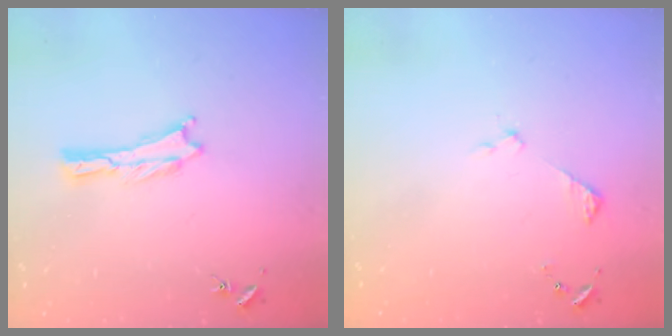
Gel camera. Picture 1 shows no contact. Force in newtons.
{"total": 2.9, "press": 2.9, "slide": 0.3}